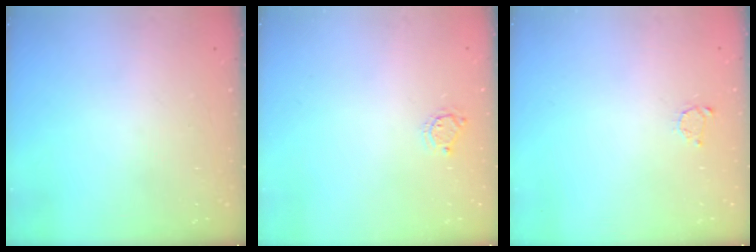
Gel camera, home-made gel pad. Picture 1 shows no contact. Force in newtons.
{"total": 3.9, "press": 3.9, "slide": 0.4}
{"total": 2.6, "press": 2.5, "slide": 0.4}